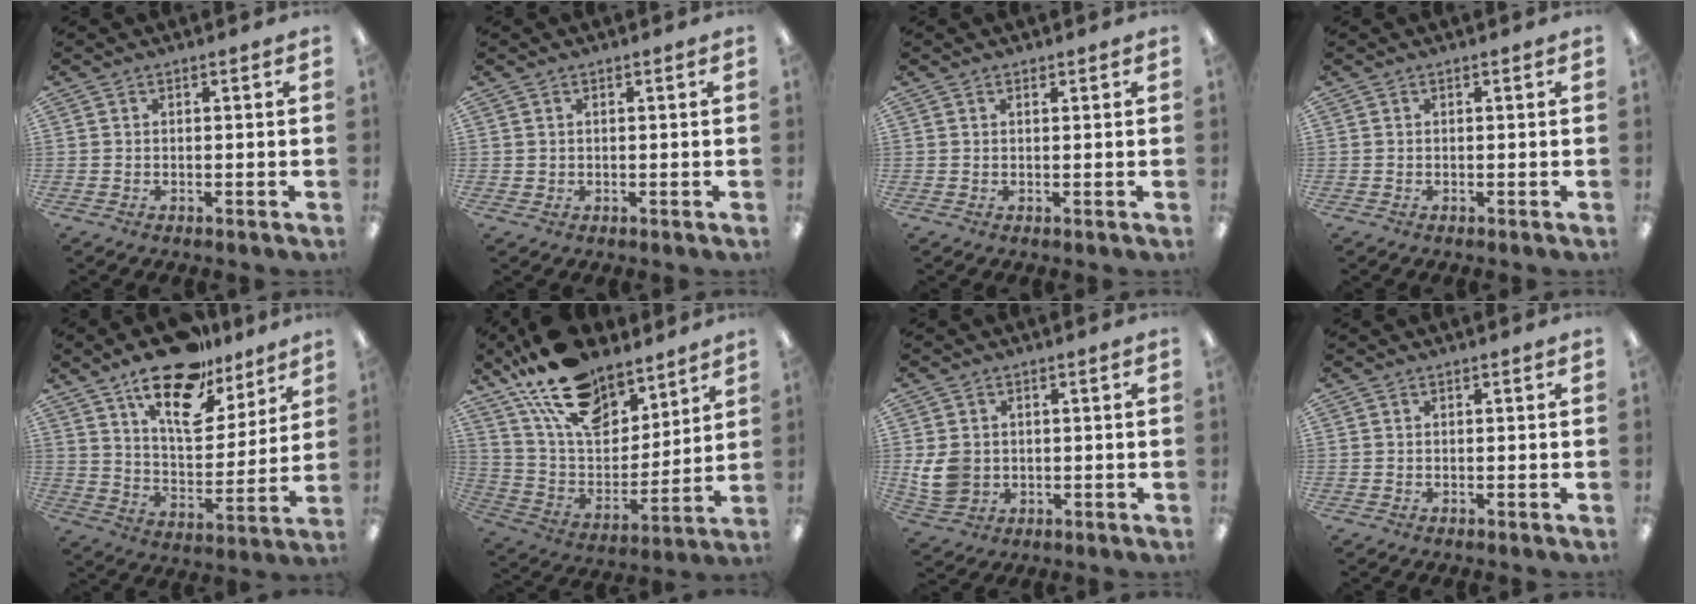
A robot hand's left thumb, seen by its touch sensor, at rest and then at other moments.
{"total": 0.6, "force": [0.3, 0.6, 0.0], "torque": [0.000, 0.003, 0.005]}
{"total": 0.5, "force": [0.5, 0.2, 0.1], "torque": [-0.003, 0.000, 0.009]}
{"total": 0.0}
{"total": 19.6, "force": [13.6, 9.0, 11.0], "torque": [-0.178, -0.076, 0.235]}
{"total": 20.4, "force": [15.0, 10.0, 9.5], "torque": [-0.190, -0.082, 0.274]}
{"total": 6.9, "force": [0.2, 6.0, 3.5], "torque": [-0.080, 0.008, 0.009]}
{"total": 0.0}